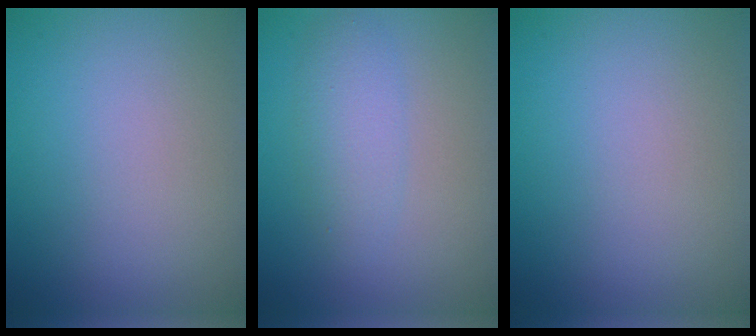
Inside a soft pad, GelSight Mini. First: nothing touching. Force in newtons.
{"total": 2.8, "press": 2.8, "slide": 0.1}
{"total": 0.0}